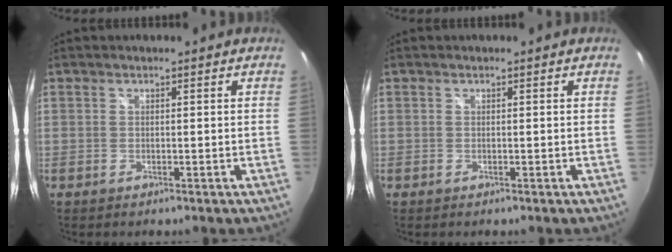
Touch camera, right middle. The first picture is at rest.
{"total": 0.0}